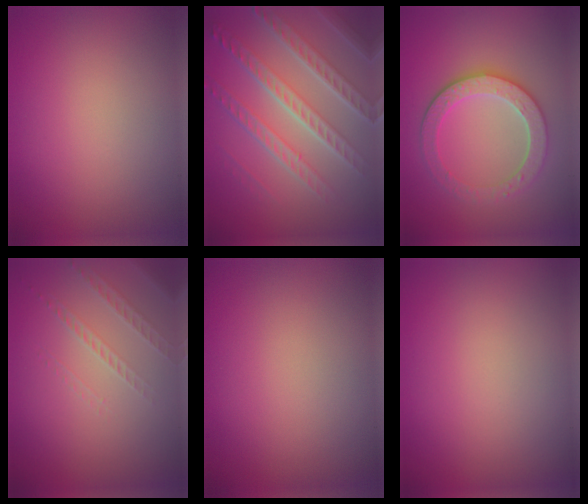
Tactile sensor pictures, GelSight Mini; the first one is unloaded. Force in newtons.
{"total": 7.2, "press": 5.2, "slide": 5.1}
{"total": 4.2, "press": 3.8, "slide": 1.8}
{"total": 1.3, "press": 0.9, "slide": 0.9}
{"total": 0.0}
{"total": 0.0}